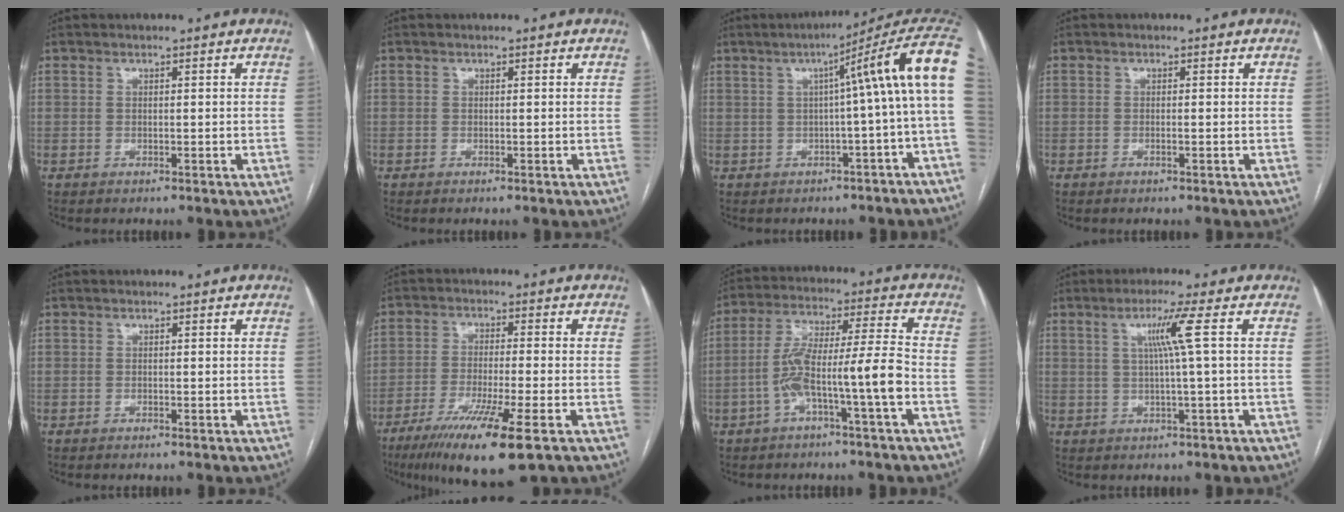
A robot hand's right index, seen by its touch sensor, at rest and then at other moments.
{"total": 0.0}
{"total": 11.8, "force": [1.6, -1.0, 11.6], "torque": [-0.140, 0.040, 0.014]}
{"total": 0.0}
{"total": 0.0}
{"total": 12.6, "force": [-7.2, 0.1, 10.4], "torque": [-0.188, -0.037, -0.121]}
{"total": 10.5, "force": [-3.7, -0.3, 9.8], "torque": [-0.185, 0.032, -0.064]}
{"total": 4.9, "force": [1.2, -1.5, 4.5], "torque": [-0.088, 0.003, 0.024]}